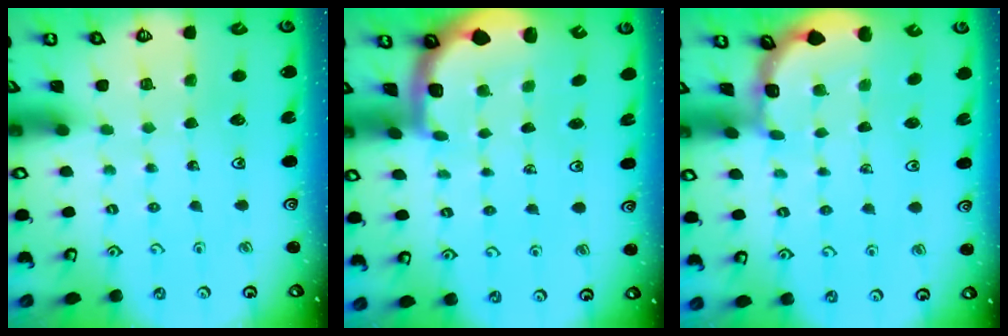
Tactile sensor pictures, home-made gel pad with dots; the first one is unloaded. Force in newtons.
{"total": 1.7, "press": 1.7, "slide": 0.3}
{"total": 1.9, "press": 1.9, "slide": 0.2}